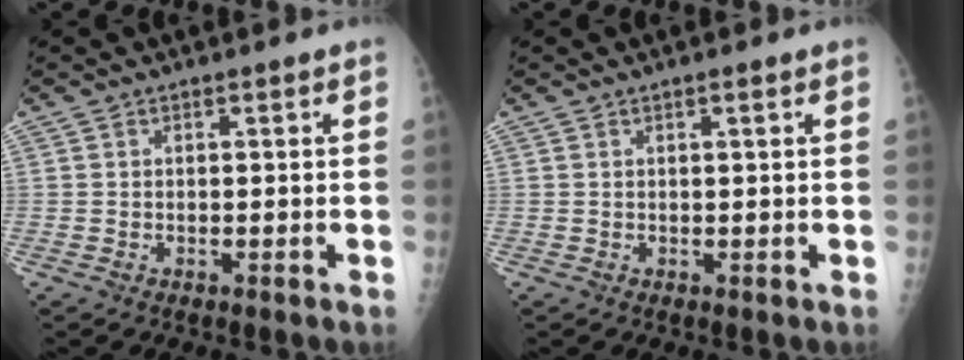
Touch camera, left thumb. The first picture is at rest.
{"total": 0.9, "force": [0.5, 0.2, 0.7], "torque": [-0.011, 0.000, 0.007]}